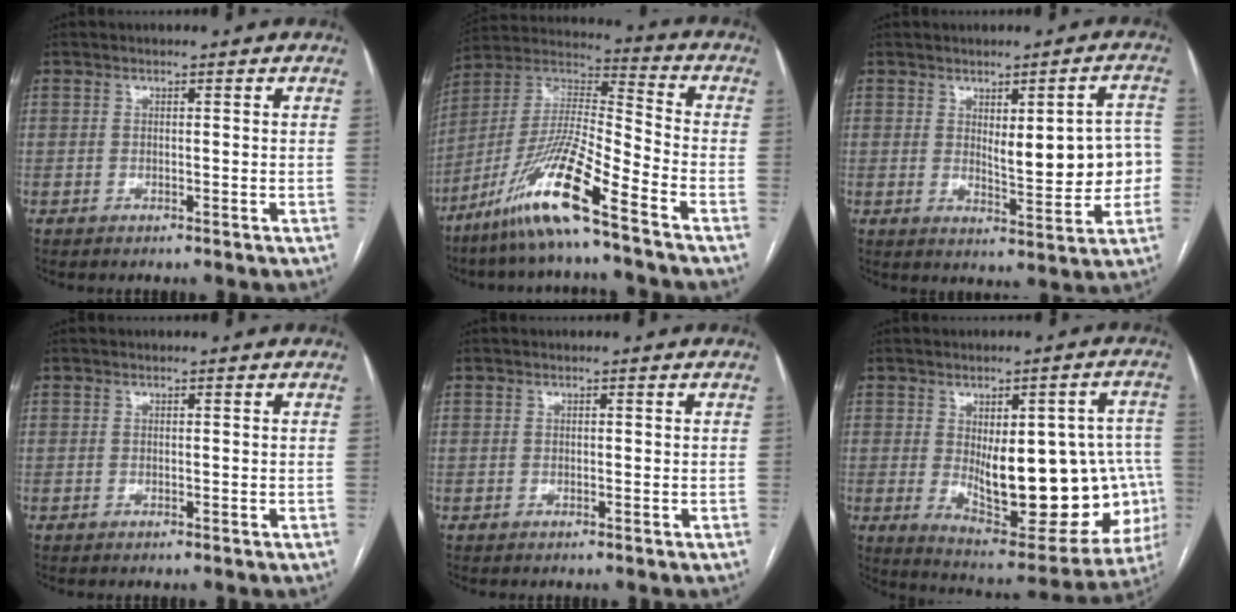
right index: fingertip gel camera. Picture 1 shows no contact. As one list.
[{"total": 15.4, "force": [-9.8, -0.1, 11.9], "torque": [-0.248, -0.016, -0.188]}, {"total": 9.7, "force": [0.4, 2.8, 9.2], "torque": [-0.116, 0.011, 0.014]}, {"total": 0.0}, {"total": 0.0}, {"total": 22.3, "force": [-2.0, 8.5, 20.5], "torque": [-0.228, 0.012, 0.006]}]